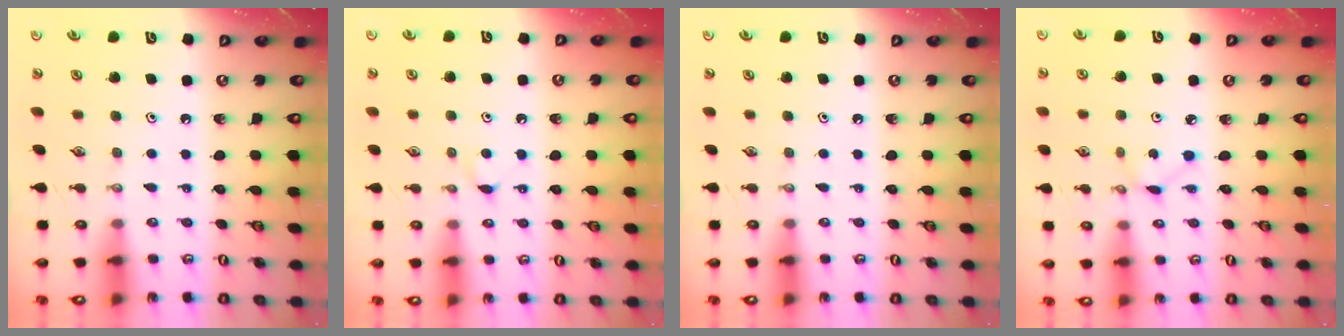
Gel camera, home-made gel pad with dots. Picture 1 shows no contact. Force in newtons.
{"total": 3.9, "press": 3.9, "slide": 0.5}
{"total": 0.0}
{"total": 1.7, "press": 1.7, "slide": 0.3}